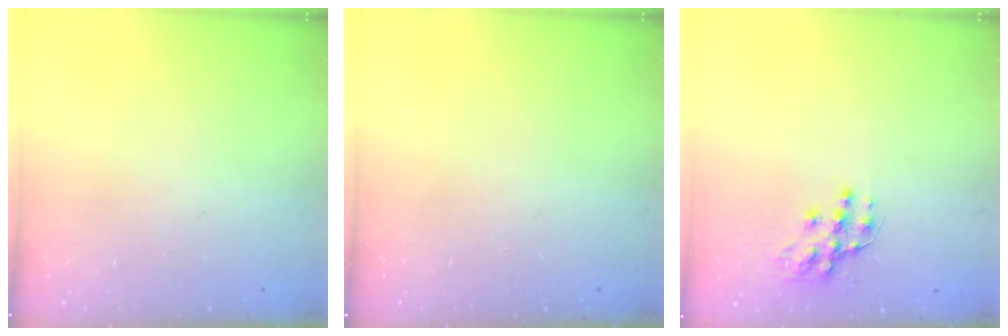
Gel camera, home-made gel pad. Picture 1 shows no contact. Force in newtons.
{"total": 0.0}
{"total": 10.7, "press": 10.7, "slide": 0.6}